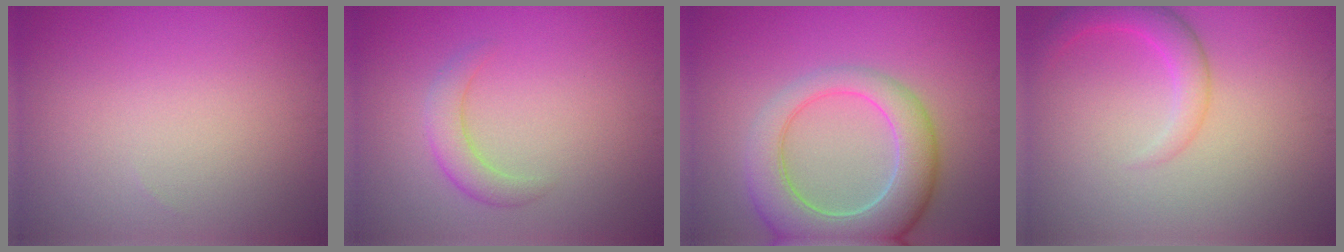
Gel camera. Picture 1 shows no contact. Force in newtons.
{"total": 2.4, "press": 2.4, "slide": 0.2}
{"total": 7.8, "press": 7.8, "slide": 1.0}
{"total": 2.8, "press": 2.8, "slide": 0.1}